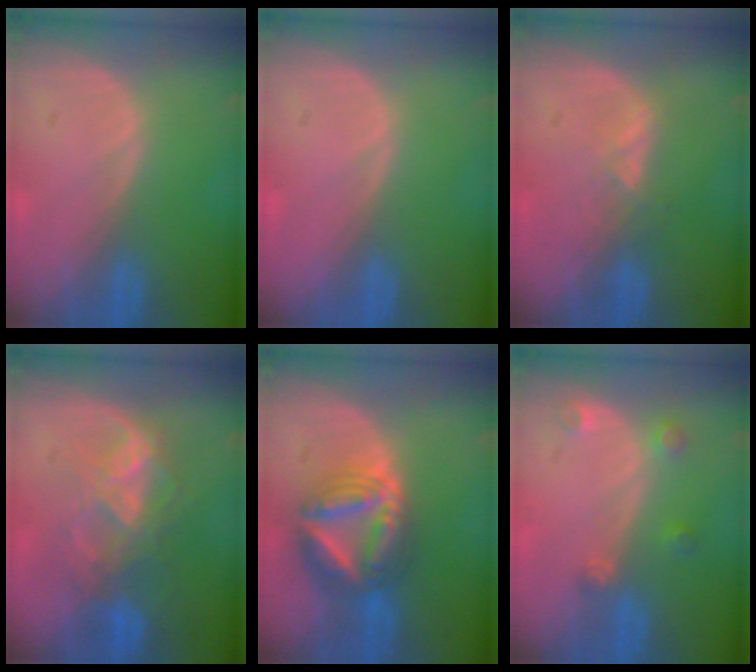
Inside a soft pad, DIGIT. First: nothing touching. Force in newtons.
{"total": 0.0}
{"total": 2.0, "press": 2.0, "slide": 0.3}
{"total": 7.3, "press": 6.8, "slide": 2.6}
{"total": 9.0, "press": 9.0, "slide": 0.9}
{"total": 2.6, "press": 2.6, "slide": 0.5}